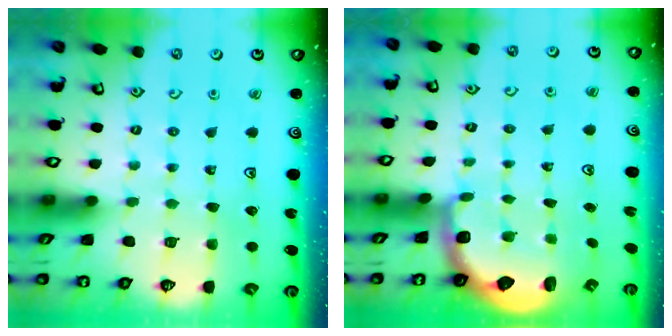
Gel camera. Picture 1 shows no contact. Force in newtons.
{"total": 2.6, "press": 2.0, "slide": 1.7}